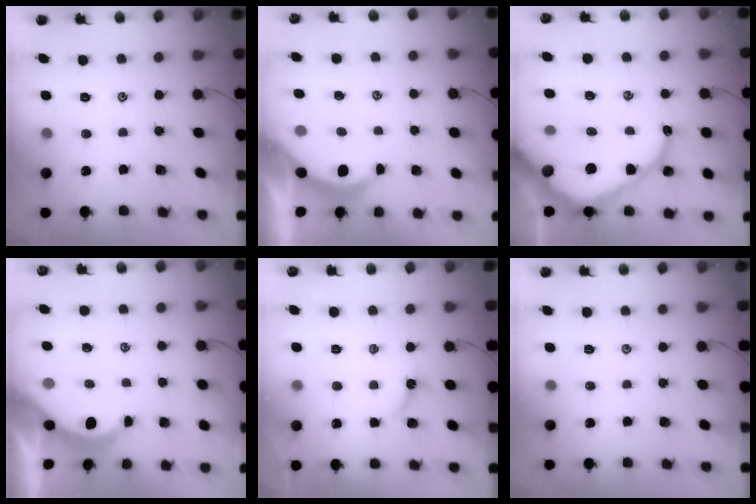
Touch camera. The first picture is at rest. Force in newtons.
{"total": 3.7, "press": 3.7, "slide": 0.5}
{"total": 15.3, "press": 15.3, "slide": 1.2}
{"total": 3.9, "press": 3.9, "slide": 0.4}
{"total": 2.6, "press": 2.6, "slide": 0.3}
{"total": 0.0}